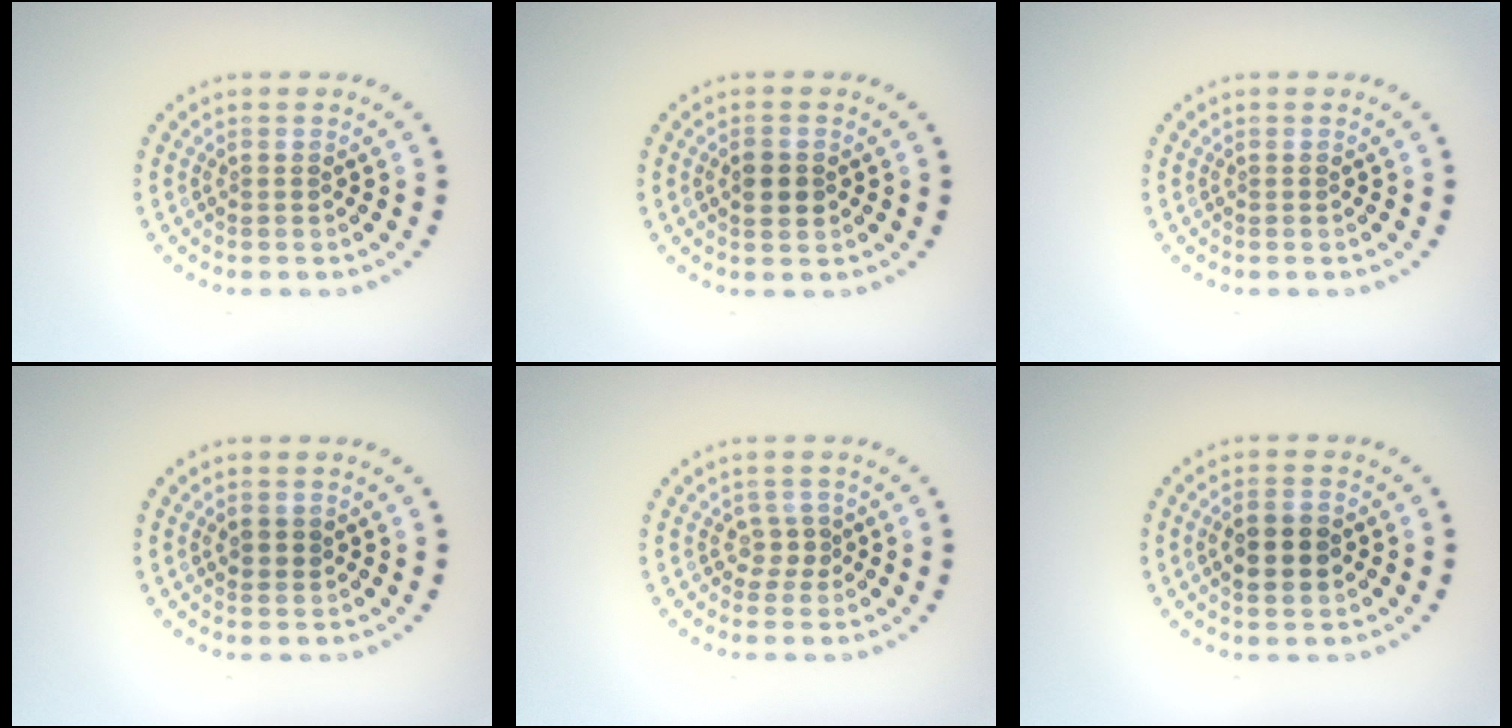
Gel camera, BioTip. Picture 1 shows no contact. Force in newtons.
{"total": 2.2, "press": 2.2, "slide": 0.2}
{"total": 0.0}
{"total": 1.2, "press": 1.1, "slide": 0.4}
{"total": 1.4, "press": 1.1, "slide": 0.9}
{"total": 3.6, "press": 3.6, "slide": 0.2}